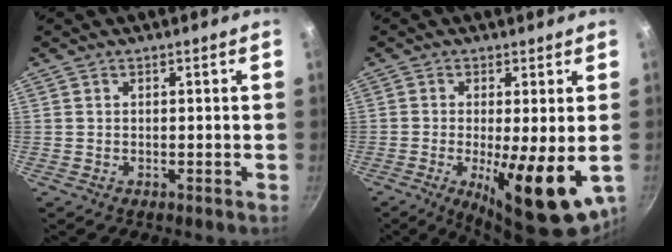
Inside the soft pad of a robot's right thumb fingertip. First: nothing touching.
{"total": 14.1, "force": [-2.7, 3.7, 13.4], "torque": [-0.196, -0.012, -0.032]}